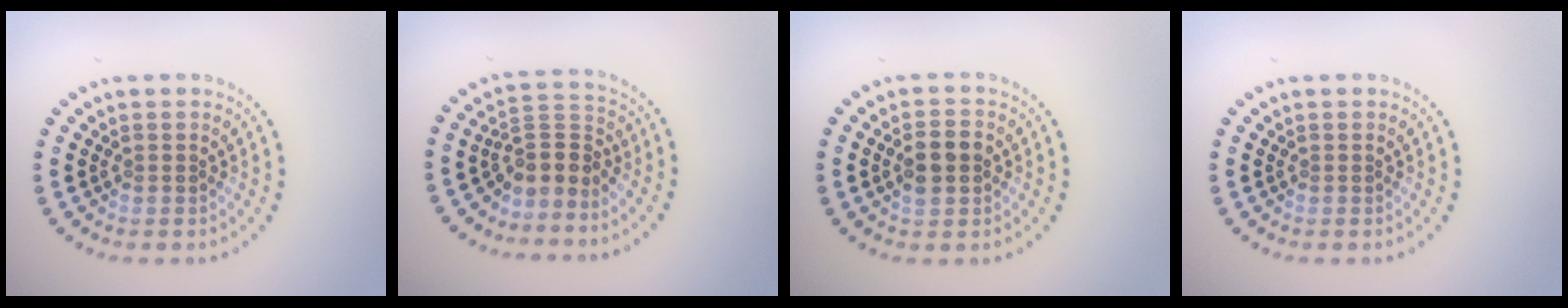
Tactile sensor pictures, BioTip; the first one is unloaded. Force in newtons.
{"total": 3.0, "press": 2.1, "slide": 2.1}
{"total": 3.2, "press": 3.2, "slide": 0.2}
{"total": 0.0}